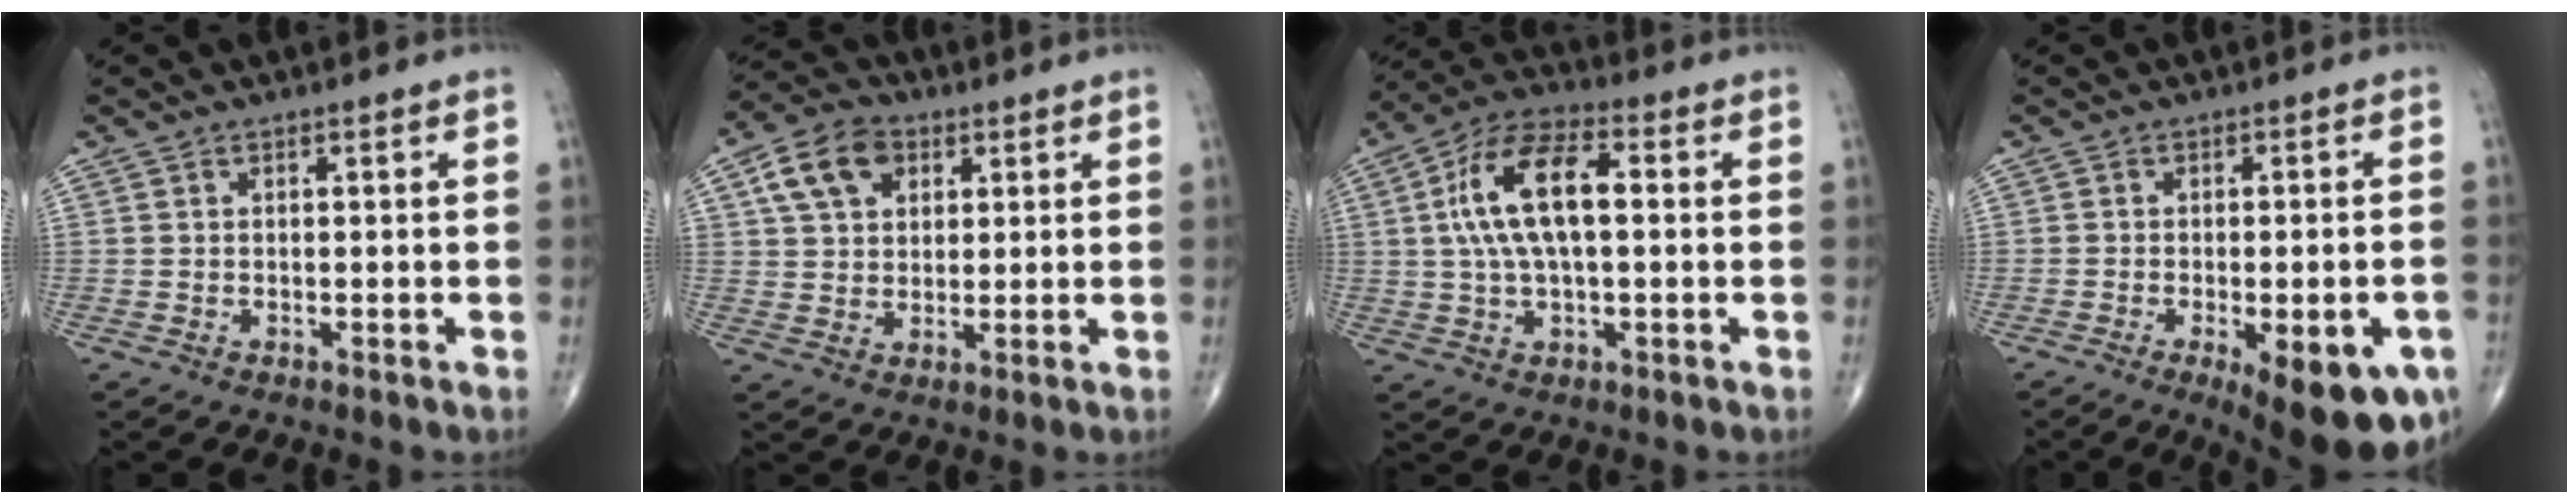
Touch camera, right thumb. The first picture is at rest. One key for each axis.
{"total": 10.0, "fx": 3.9, "fy": 7.1, "fz": 5.9, "tx": -0.086, "ty": 0.001, "tz": 0.064}
{"total": 14.2, "fx": 1.8, "fy": 6.5, "fz": 12.4, "tx": -0.240, "ty": 0.027, "tz": 0.029}
{"total": 15.6, "fx": -6.7, "fy": 5.7, "fz": 12.9, "tx": -0.129, "ty": 0.005, "tz": -0.077}